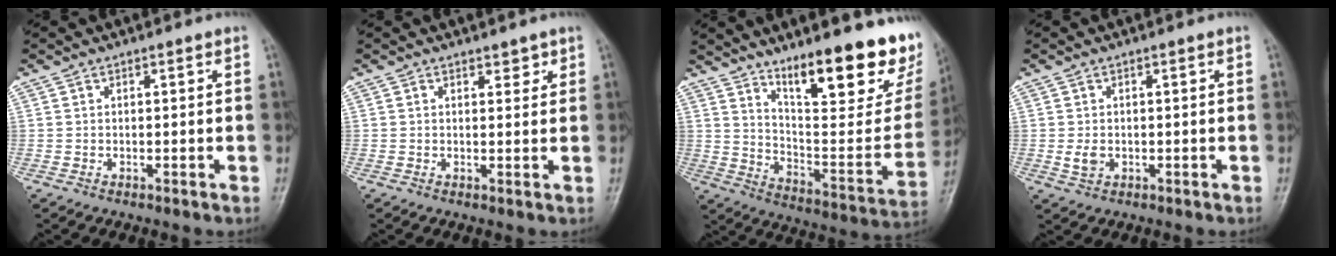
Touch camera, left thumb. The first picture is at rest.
{"total": 1.9, "force": [1.3, 1.0, 0.9], "torque": [0.002, -0.007, 0.016]}
{"total": 26.2, "force": [16.7, 7.4, 18.8], "torque": [-0.226, -0.091, 0.257]}
{"total": 2.3, "force": [-0.2, 1.8, 1.4], "torque": [-0.022, 0.000, -0.002]}